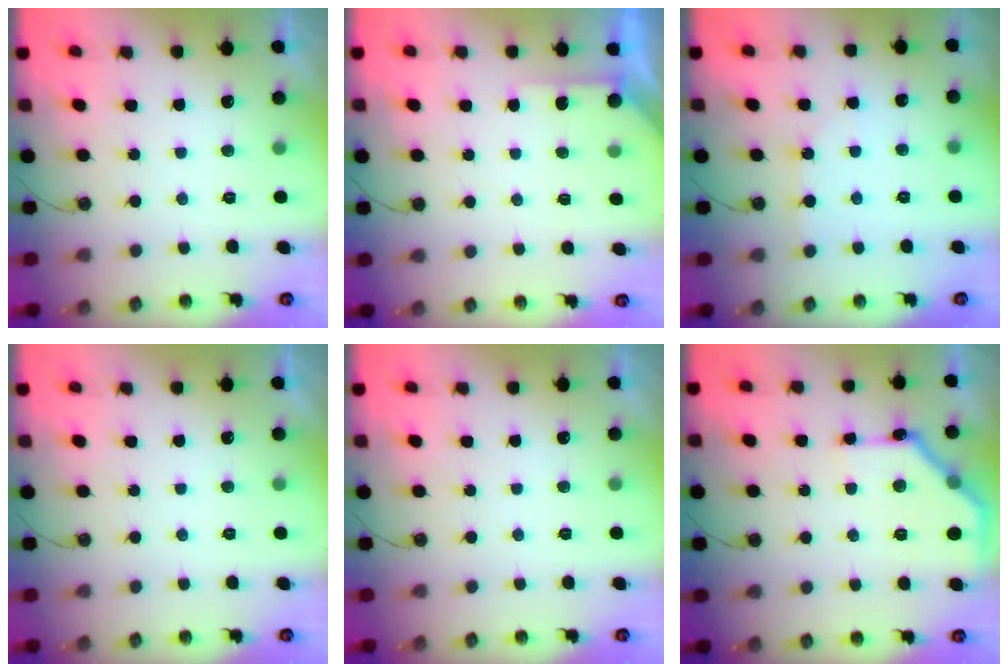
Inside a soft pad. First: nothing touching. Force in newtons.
{"total": 4.4, "press": 4.4, "slide": 0.3}
{"total": 4.1, "press": 4.1, "slide": 0.2}
{"total": 0.0}
{"total": 0.0}
{"total": 16.2, "press": 16.2, "slide": 0.2}